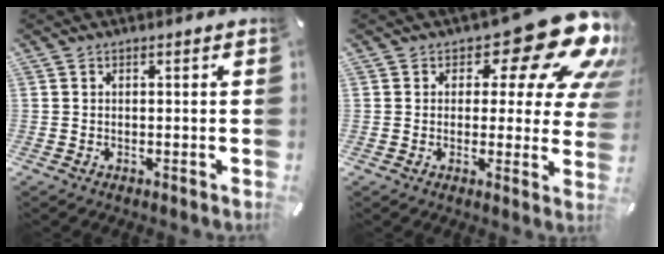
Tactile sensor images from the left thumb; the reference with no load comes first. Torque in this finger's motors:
{"motor_torque": [1.03, 1.07, 0.49, -0.42, 0.11]}